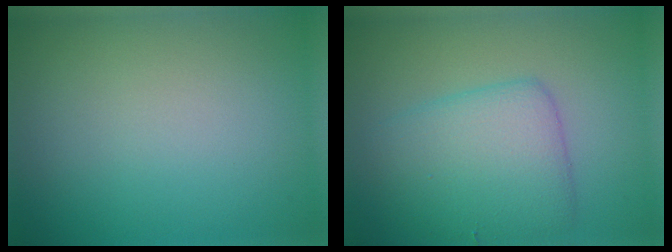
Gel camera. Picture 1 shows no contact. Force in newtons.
{"total": 5.4, "press": 5.4, "slide": 0.2}